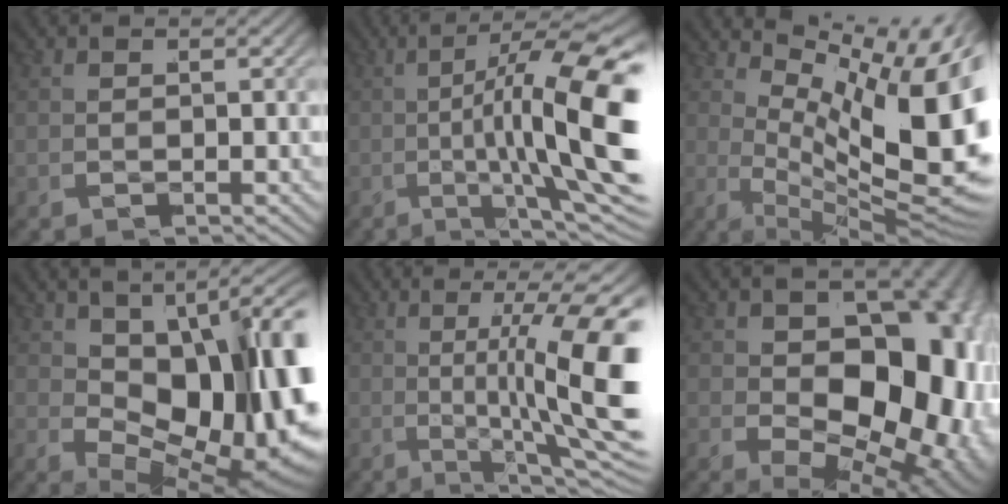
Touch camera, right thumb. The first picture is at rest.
{"total": 12.8, "force": [-0.1, 4.2, 12.1], "torque": [-0.170, 0.001, 0.000]}
{"total": 16.5, "force": [0.8, 9.1, 13.8], "torque": [-0.209, -0.047, 0.044]}
{"total": 17.0, "force": [-0.4, 9.3, 14.3], "torque": [-0.213, -0.034, 0.029]}
{"total": 10.5, "force": [0.7, 3.3, 10.0], "torque": [-0.144, 0.005, 0.001]}
{"total": 19.4, "force": [-1.2, 12.5, 14.8], "torque": [-0.239, -0.077, 0.022]}